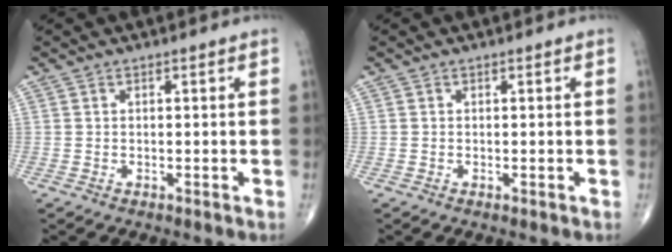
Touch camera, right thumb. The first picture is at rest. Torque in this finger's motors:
{"motor_torque": [0.19, 0.25, -0.03, -0.09, -0.02]}